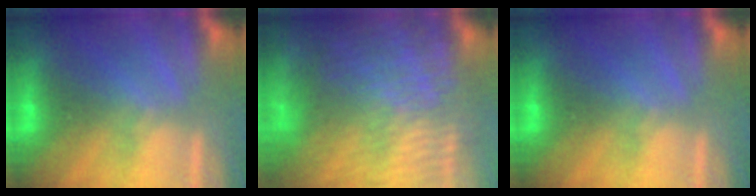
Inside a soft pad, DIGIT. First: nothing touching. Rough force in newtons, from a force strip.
{"total": 7.1}
{"total": 0.0}